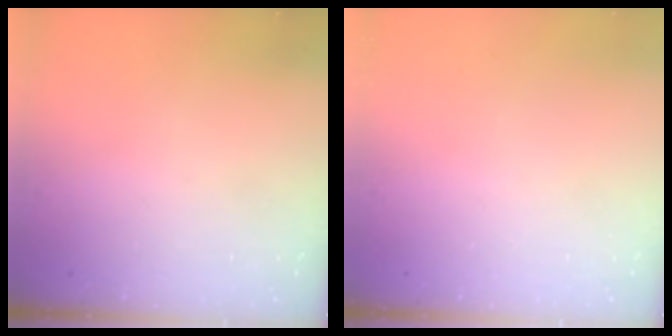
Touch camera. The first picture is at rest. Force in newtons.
{"total": 0.0}